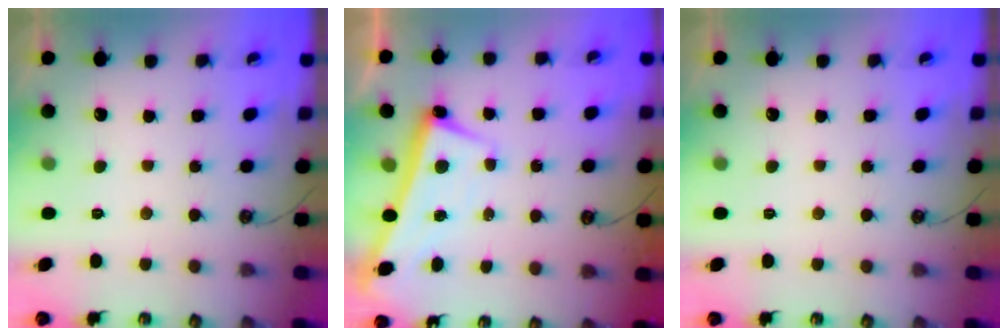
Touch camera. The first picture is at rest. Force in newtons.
{"total": 2.6, "press": 2.4, "slide": 0.8}
{"total": 0.9, "press": 0.9, "slide": 0.1}